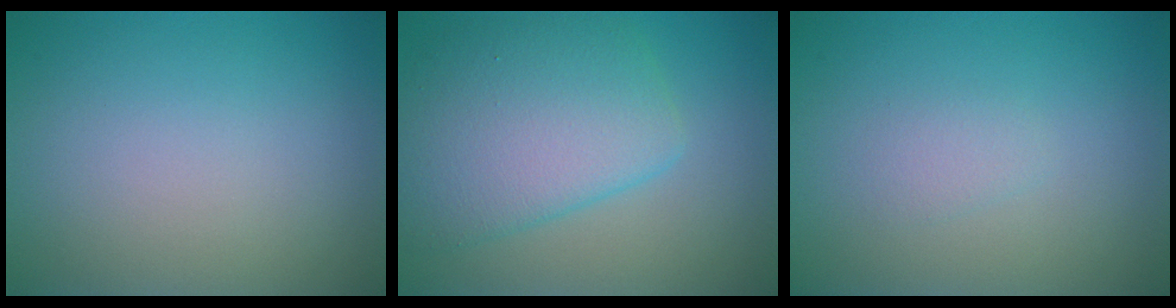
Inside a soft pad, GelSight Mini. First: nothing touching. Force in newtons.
{"total": 7.1, "press": 7.1, "slide": 0.2}
{"total": 0.9, "press": 0.9, "slide": 0.1}